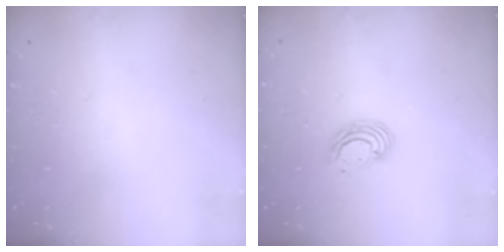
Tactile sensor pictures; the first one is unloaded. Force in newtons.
{"total": 5.6, "press": 5.6, "slide": 0.2}